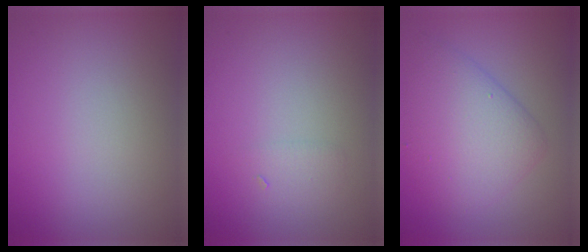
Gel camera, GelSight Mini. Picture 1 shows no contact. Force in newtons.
{"total": 1.0, "press": 1.0, "slide": 0.1}
{"total": 5.3, "press": 5.3, "slide": 0.3}